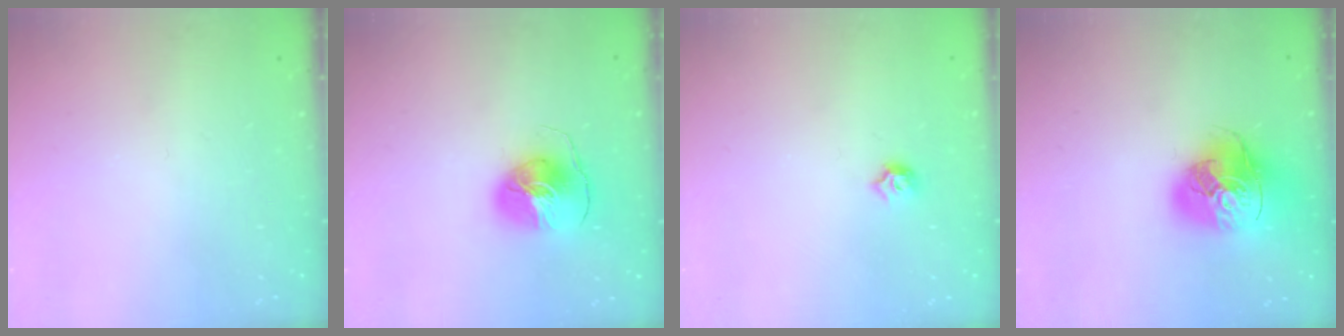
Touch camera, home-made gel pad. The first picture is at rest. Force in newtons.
{"total": 8.2, "press": 8.1, "slide": 1.3}
{"total": 4.9, "press": 4.8, "slide": 0.9}
{"total": 17.1, "press": 17.0, "slide": 2.5}